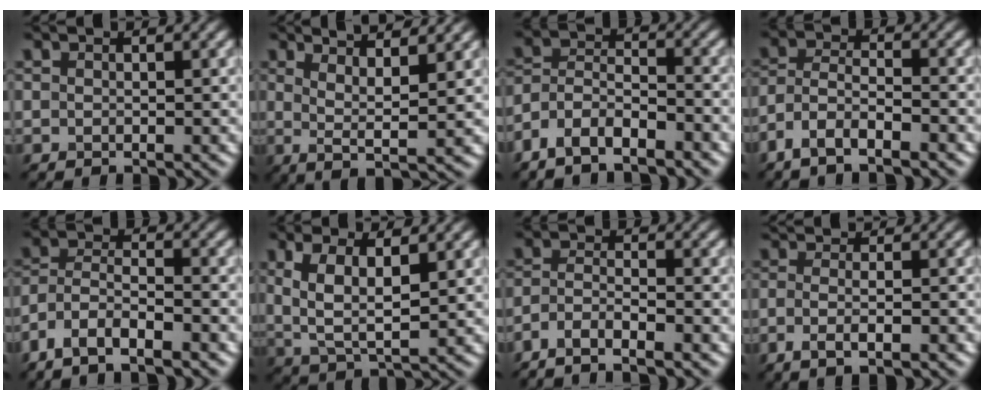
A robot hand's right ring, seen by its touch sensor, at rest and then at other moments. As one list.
[{"total": 5.2, "force": [1.7, 1.1, 4.8], "torque": [-0.078, -0.004, 0.027]}, {"total": 5.4, "force": [-4.2, 1.8, 2.7], "torque": [-0.047, -0.001, -0.086]}, {"total": 4.7, "force": [-3.4, 1.3, 2.9], "torque": [-0.058, -0.001, -0.071]}, {"total": 5.3, "force": [-3.9, 1.7, 3.2], "torque": [-0.061, -0.001, -0.079]}, {"total": 5.1, "force": [1.5, 2.2, 4.4], "torque": [-0.095, -0.003, 0.031]}, {"total": 3.8, "force": [-3.0, 0.7, 2.2], "torque": [-0.043, -0.001, -0.065]}, {"total": 3.7, "force": [-1.2, 1.0, 3.3], "torque": [-0.046, -0.011, -0.016]}]